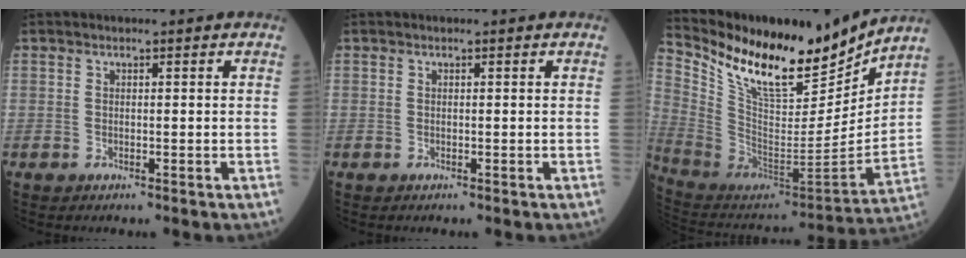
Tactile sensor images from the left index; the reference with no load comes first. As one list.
[{"total": 0.0}, {"total": 21.4, "force": [17.2, 5.8, 11.4], "torque": [-0.209, -0.016, 0.308]}]